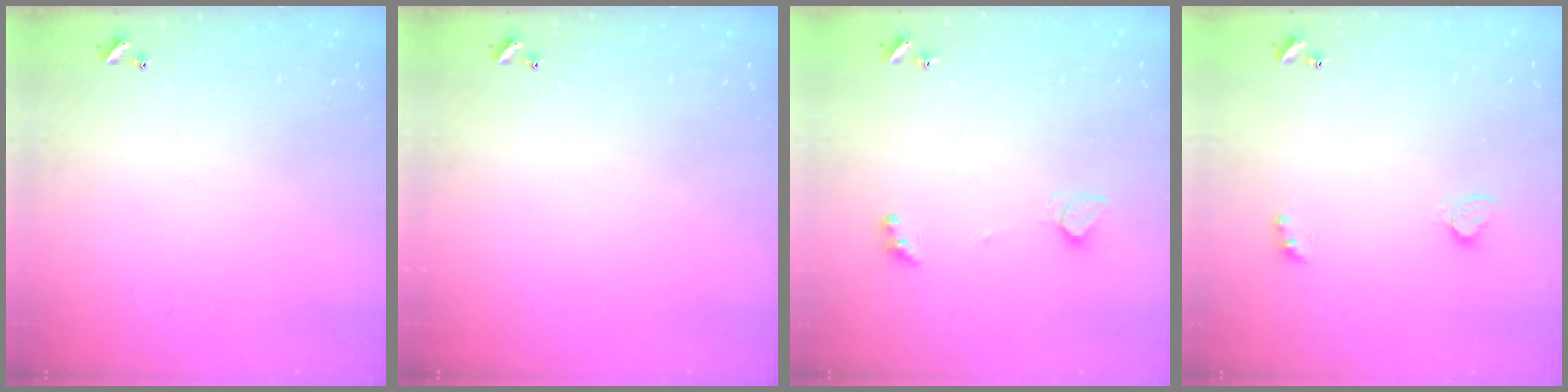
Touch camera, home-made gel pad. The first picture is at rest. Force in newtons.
{"total": 0.0}
{"total": 1.4, "press": 1.2, "slide": 0.6}
{"total": 2.3, "press": 2.3, "slide": 0.5}